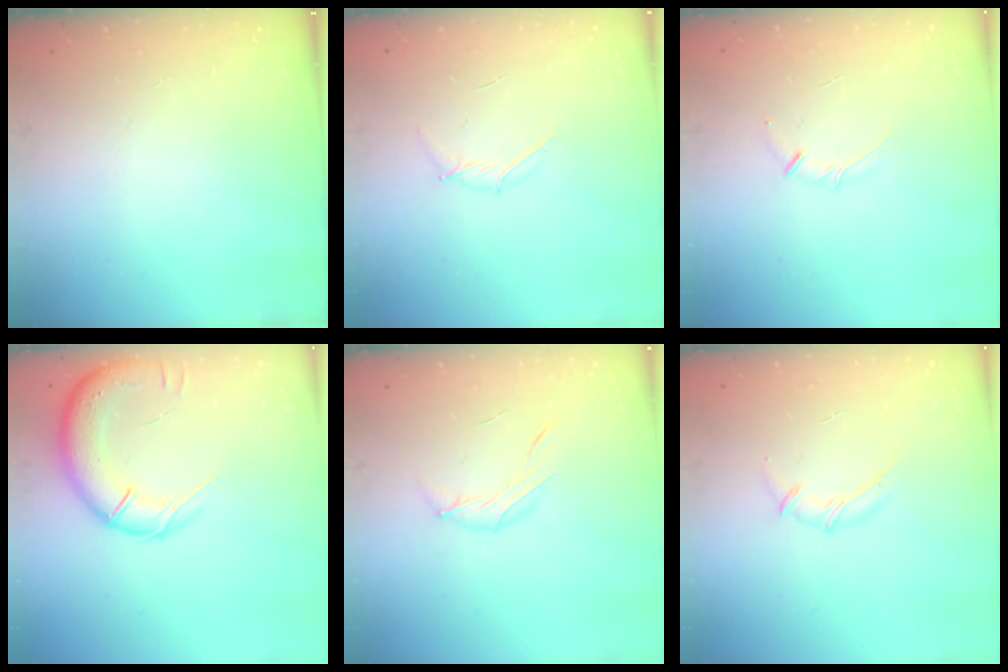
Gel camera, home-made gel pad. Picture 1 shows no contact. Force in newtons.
{"total": 3.8, "press": 3.6, "slide": 1.1}
{"total": 3.3, "press": 3.2, "slide": 0.6}
{"total": 15.8, "press": 15.3, "slide": 4.0}
{"total": 7.0, "press": 6.9, "slide": 1.4}
{"total": 6.1, "press": 6.0, "slide": 1.1}